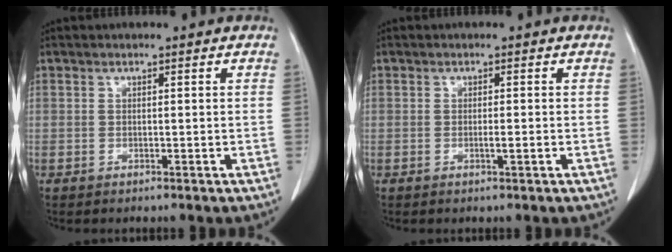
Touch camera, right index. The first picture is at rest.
{"total": 1.2, "force": [-0.3, -0.1, 1.2], "torque": [-0.022, -0.002, -0.005]}